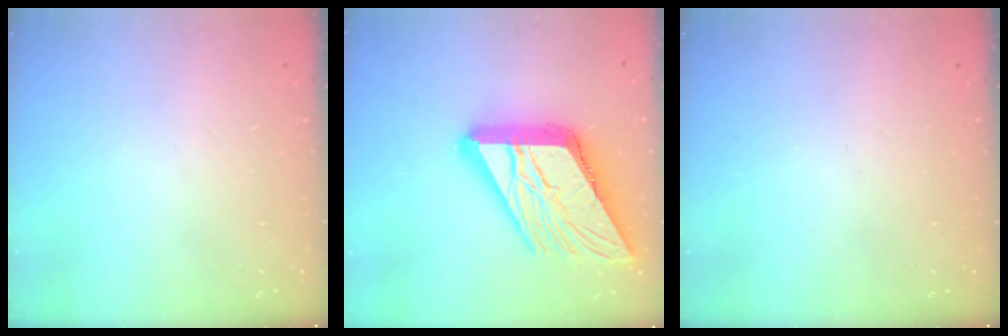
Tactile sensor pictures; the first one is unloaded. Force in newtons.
{"total": 24.2, "press": 24.1, "slide": 2.8}
{"total": 0.0}